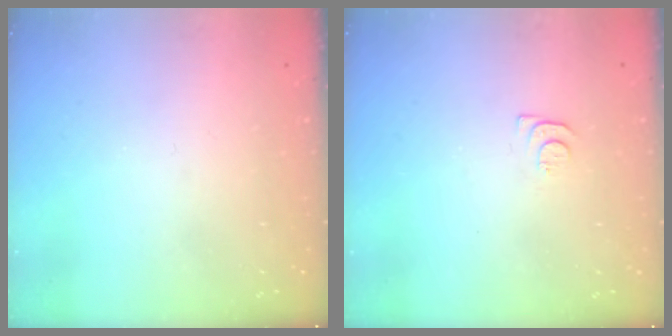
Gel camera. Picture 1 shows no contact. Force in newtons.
{"total": 4.6, "press": 4.6, "slide": 0.6}